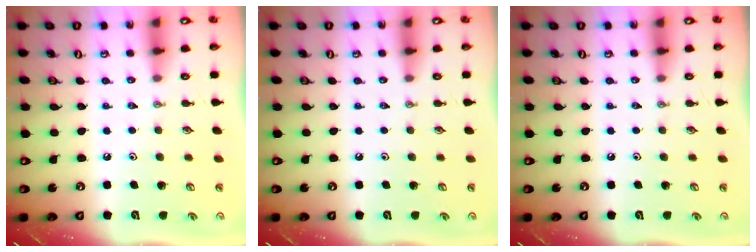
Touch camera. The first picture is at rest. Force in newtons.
{"total": 0.0}
{"total": 0.0}